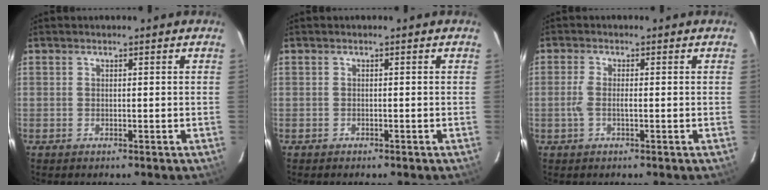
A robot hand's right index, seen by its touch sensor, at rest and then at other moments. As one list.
[{"total": 0.8, "force": [-0.7, 0.4, 0.1], "torque": [-0.005, 0.002, -0.009]}, {"total": 2.9, "force": [-0.6, 0.7, 2.8], "torque": [-0.062, 0.001, -0.013]}]